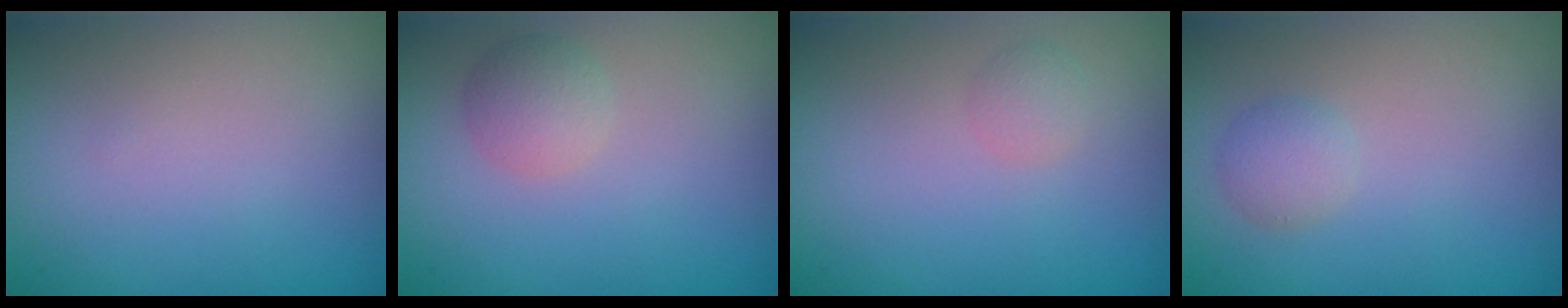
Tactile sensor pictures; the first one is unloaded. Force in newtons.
{"total": 2.0, "press": 2.0, "slide": 0.0}
{"total": 1.1, "press": 1.1, "slide": 0.1}
{"total": 1.6, "press": 1.6, "slide": 0.1}